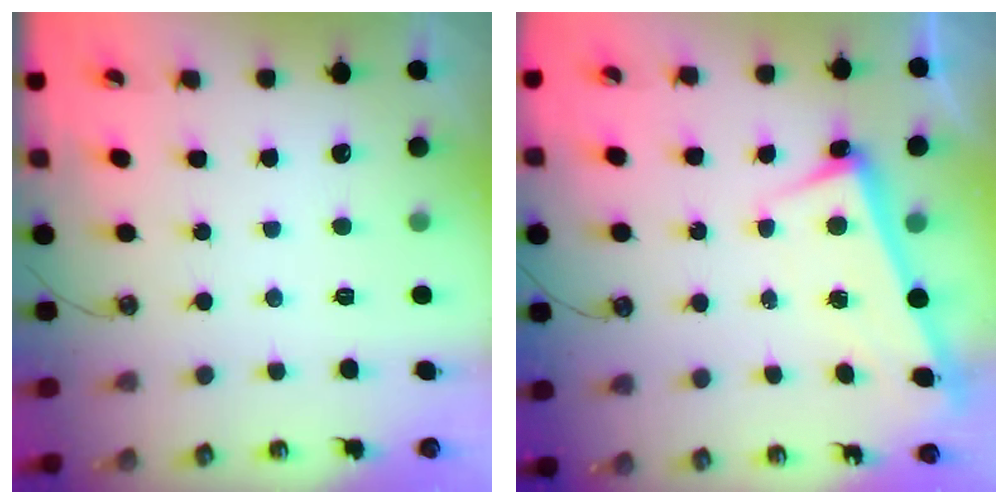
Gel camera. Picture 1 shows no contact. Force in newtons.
{"total": 2.5, "press": 2.4, "slide": 0.7}